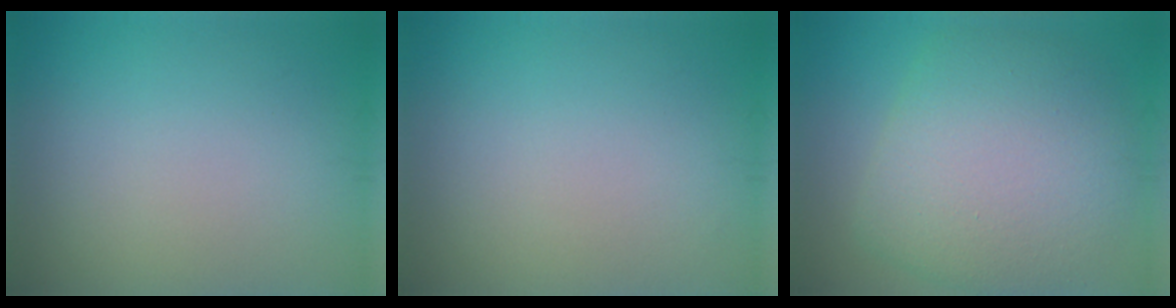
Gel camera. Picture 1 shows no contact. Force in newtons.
{"total": 0.0}
{"total": 8.9, "press": 8.9, "slide": 0.8}